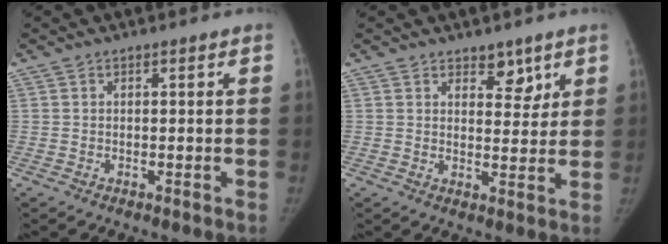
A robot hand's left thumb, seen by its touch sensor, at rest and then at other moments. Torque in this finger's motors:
{"motor_torque": [0.36, 0.00, 0.50, -0.39, 0.07]}